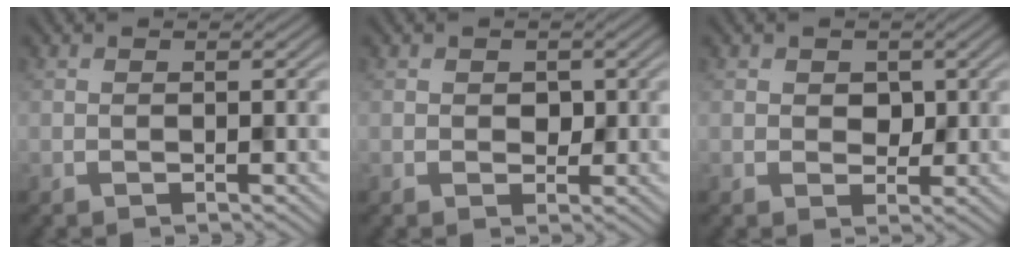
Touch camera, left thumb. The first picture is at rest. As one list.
[{"total": 1.1, "force": [0.6, 0.9, 0.0], "torque": [0.001, 0.001, 0.012]}, {"total": 1.6, "force": [1.0, 1.2, 0.0], "torque": [0.001, 0.001, 0.019]}]